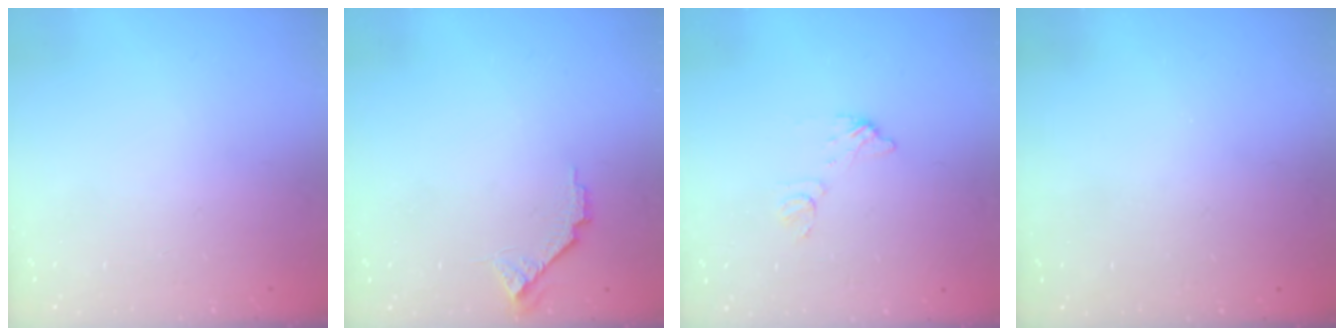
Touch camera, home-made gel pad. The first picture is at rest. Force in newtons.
{"total": 6.9, "press": 6.9, "slide": 0.6}
{"total": 7.2, "press": 7.2, "slide": 0.5}
{"total": 3.2, "press": 3.2, "slide": 0.1}